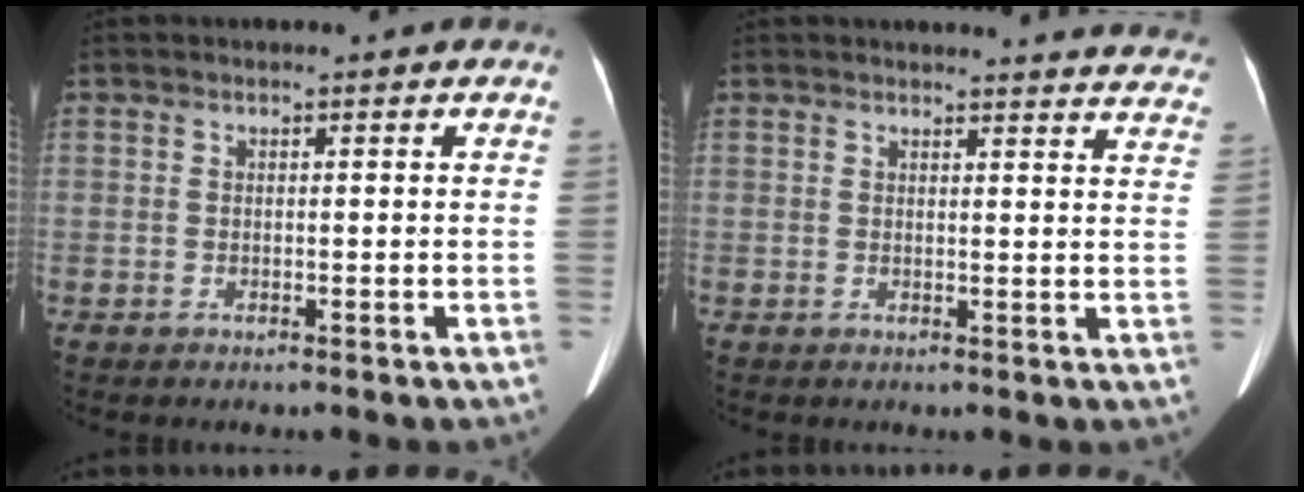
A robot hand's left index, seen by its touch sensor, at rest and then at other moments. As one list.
[{"total": 19.7, "force": [19.2, 2.9, 3.7], "torque": [-0.026, -0.064, 0.195]}]